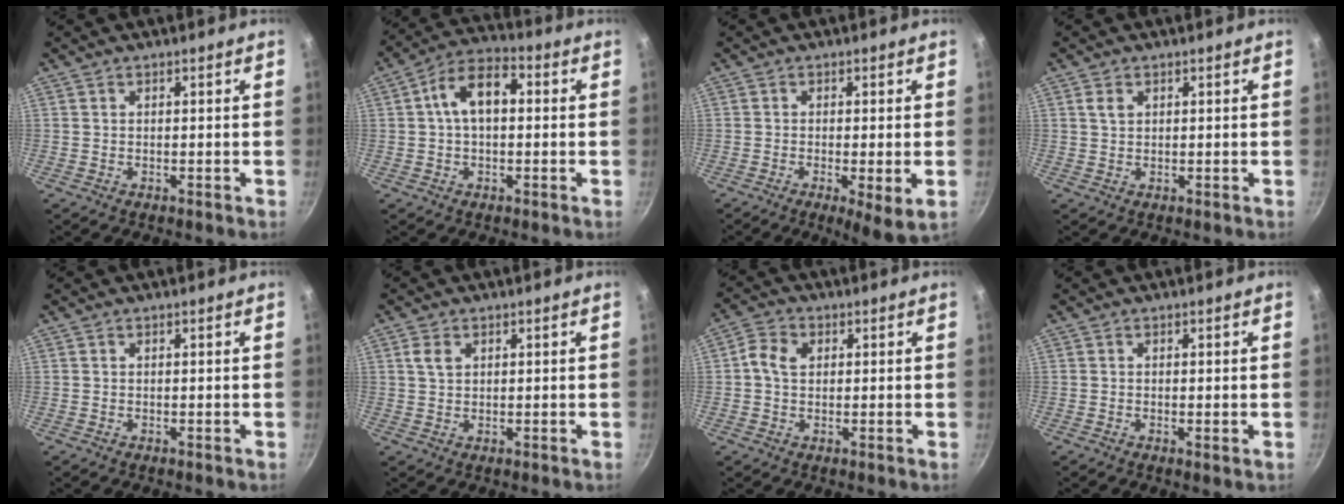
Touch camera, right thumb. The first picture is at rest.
{"total": 9.5, "force": [1.1, 5.5, 7.7], "torque": [-0.132, 0.031, 0.011]}
{"total": 6.3, "force": [-1.9, 1.3, 5.8], "torque": [-0.102, -0.016, -0.032]}
{"total": 1.9, "force": [0.8, 1.3, 1.2], "torque": [-0.020, -0.001, 0.018]}
{"total": 0.0}
{"total": 2.7, "force": [1.1, 1.8, 1.7], "torque": [-0.030, 0.000, 0.025]}
{"total": 4.8, "force": [0.7, 3.6, 3.1], "torque": [-0.054, 0.009, 0.009]}
{"total": 1.1, "force": [-0.2, 0.3, 1.1], "torque": [-0.021, -0.005, -0.006]}